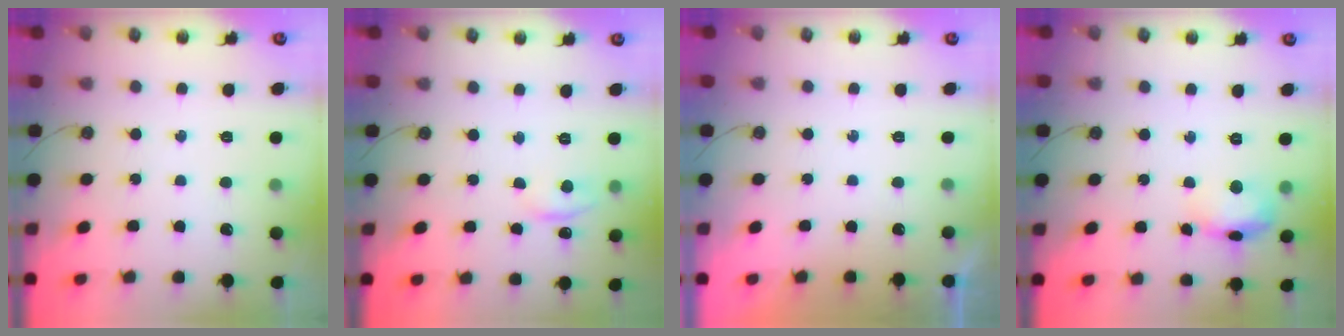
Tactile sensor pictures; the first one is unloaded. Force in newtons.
{"total": 3.5, "press": 3.4, "slide": 0.5}
{"total": 0.0}
{"total": 14.0, "press": 9.7, "slide": 10.0}